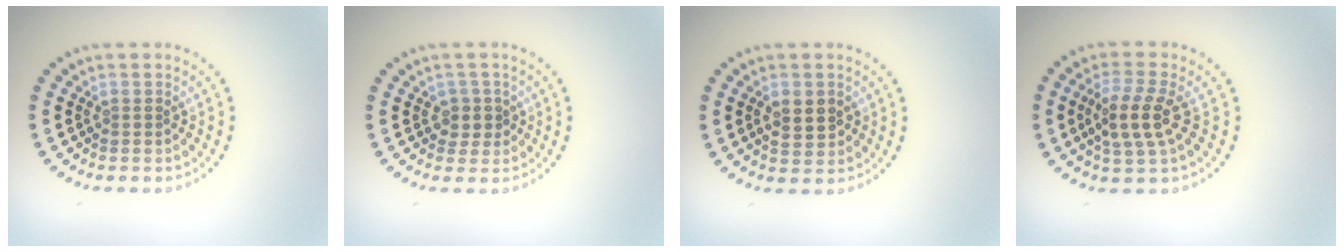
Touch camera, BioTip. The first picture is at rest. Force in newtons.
{"total": 1.7, "press": 1.4, "slide": 1.0}
{"total": 2.6, "press": 2.6, "slide": 0.1}
{"total": 3.7, "press": 3.3, "slide": 1.6}